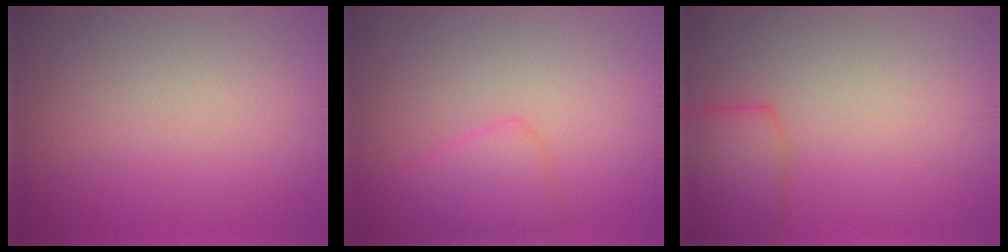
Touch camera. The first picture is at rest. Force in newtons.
{"total": 2.6, "press": 2.6, "slide": 0.1}
{"total": 3.8, "press": 3.8, "slide": 0.2}